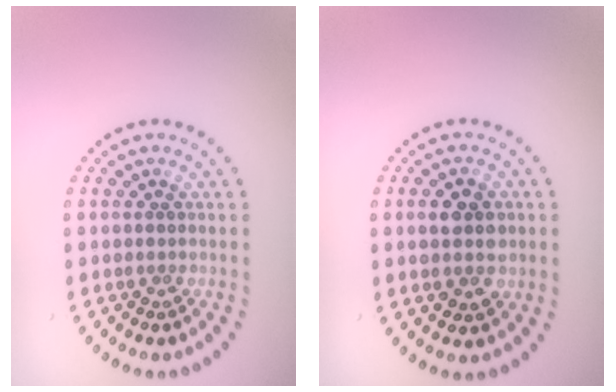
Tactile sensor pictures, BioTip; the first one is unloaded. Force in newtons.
{"total": 3.0, "press": 3.0, "slide": 0.3}